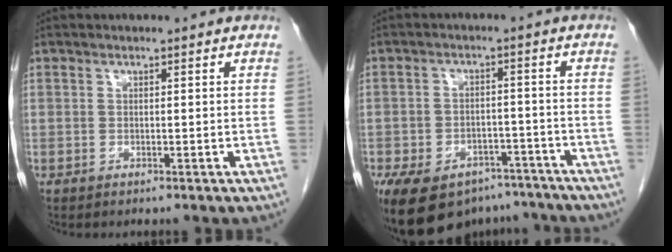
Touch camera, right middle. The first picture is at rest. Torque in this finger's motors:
{"motor_torque": [1.16, -0.96, 0.77, 0.21]}